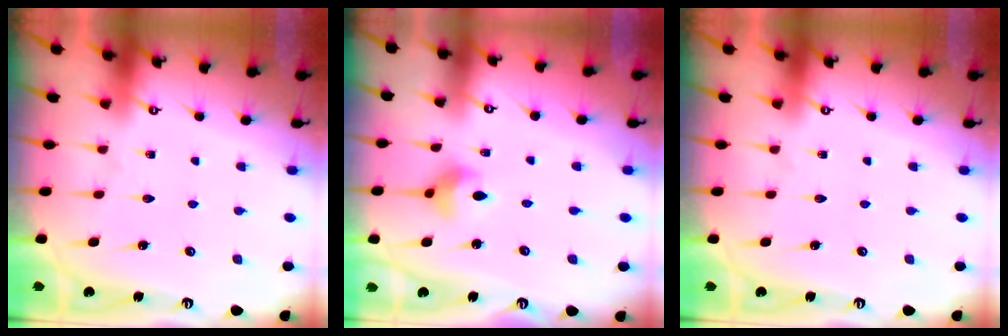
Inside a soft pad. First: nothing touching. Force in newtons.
{"total": 5.3, "press": 5.2, "slide": 0.8}
{"total": 0.0}